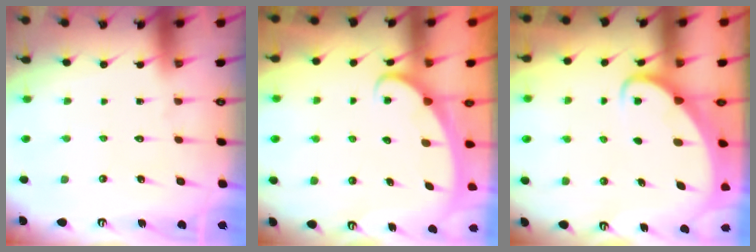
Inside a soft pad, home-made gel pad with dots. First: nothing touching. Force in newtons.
{"total": 2.6, "press": 2.6, "slide": 0.3}
{"total": 2.4, "press": 2.4, "slide": 0.3}